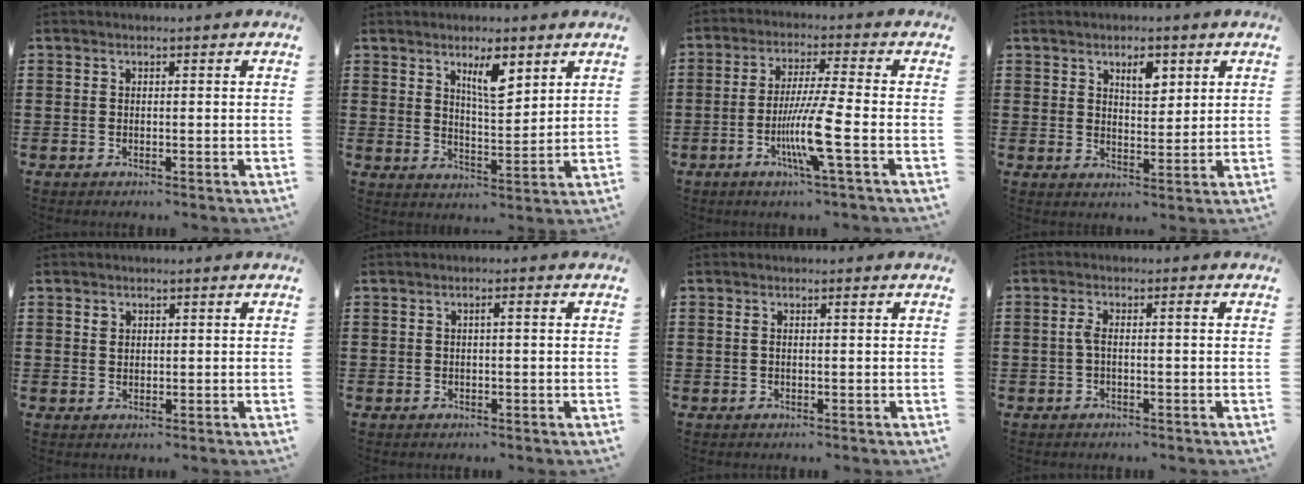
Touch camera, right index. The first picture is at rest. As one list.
[{"total": 6.2, "force": [3.8, 1.7, 4.6], "torque": [-0.083, -0.004, 0.062]}, {"total": 9.1, "force": [-3.1, -0.1, 8.6], "torque": [-0.170, -0.019, -0.061]}, {"total": 4.0, "force": [2.4, 1.8, 2.7], "torque": [-0.035, -0.002, 0.036]}, {"total": 1.2, "force": [0.6, 0.9, 0.5], "torque": [-0.013, 0.003, 0.012]}, {"total": 1.0, "force": [0.0, 0.0, 1.0], "torque": [-0.017, -0.002, -0.001]}, {"total": 0.8, "force": [0.2, 0.1, 0.7], "torque": [-0.015, 0.000, 0.004]}, {"total": 2.4, "force": [-0.3, 0.4, 2.3], "torque": [-0.057, -0.003, -0.012]}]